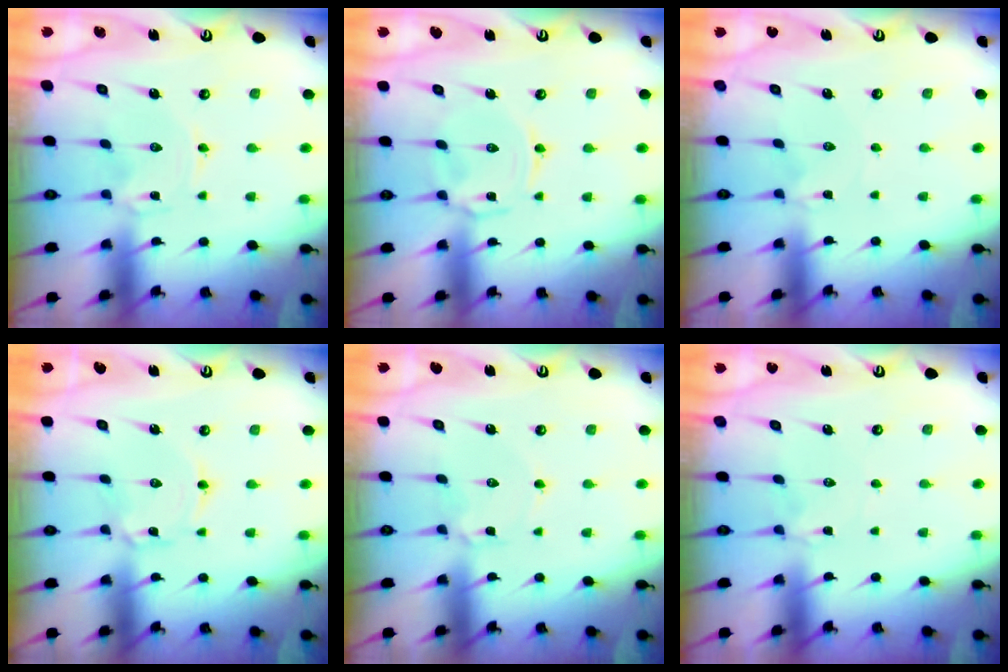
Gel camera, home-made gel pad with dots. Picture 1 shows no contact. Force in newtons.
{"total": 2.5, "press": 2.5, "slide": 0.6}
{"total": 0.0}
{"total": 1.9, "press": 1.9, "slide": 0.2}
{"total": 2.8, "press": 2.8, "slide": 0.3}
{"total": 2.2, "press": 2.2, "slide": 0.4}